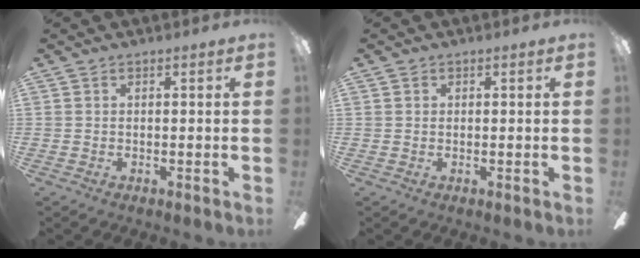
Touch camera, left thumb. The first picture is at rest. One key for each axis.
{"total": 0.6, "fx": 0.1, "fy": 0.6, "fz": 0.2, "tx": -0.002, "ty": 0.003, "tz": 0.002}